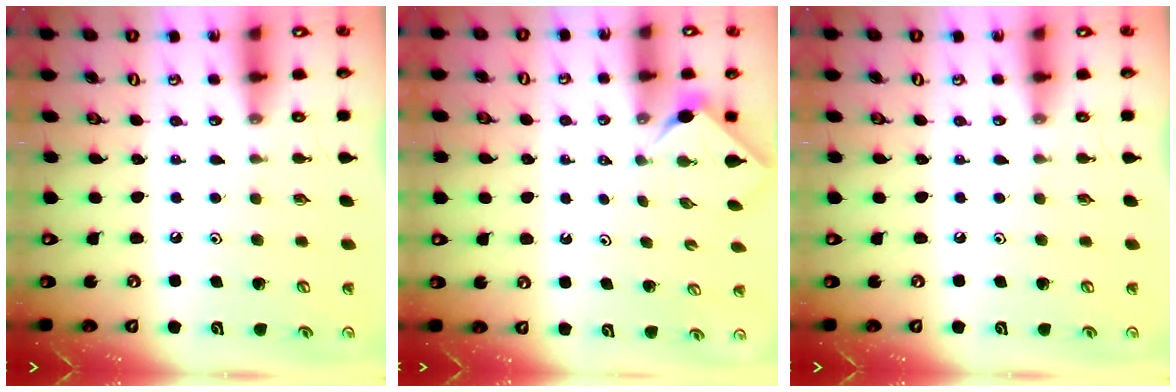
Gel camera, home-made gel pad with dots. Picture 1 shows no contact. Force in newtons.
{"total": 2.7, "press": 2.6, "slide": 0.4}
{"total": 0.0}